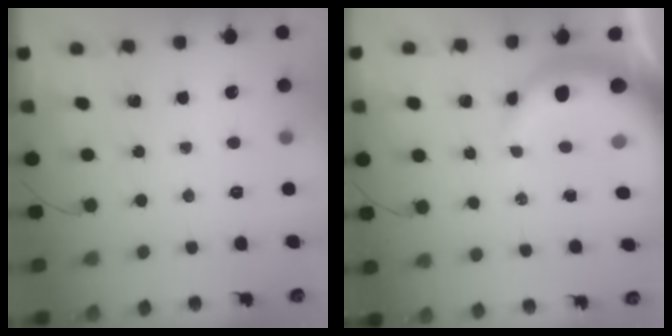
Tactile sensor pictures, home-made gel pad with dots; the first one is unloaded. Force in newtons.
{"total": 11.2, "press": 11.0, "slide": 2.0}